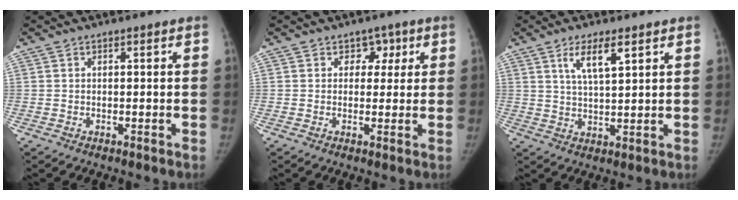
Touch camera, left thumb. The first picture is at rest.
{"total": 3.4, "force": [1.3, 2.9, 1.1], "torque": [0.021, -0.001, 0.012]}
{"total": 7.0, "force": [3.2, 1.9, 5.9], "torque": [-0.105, -0.011, 0.063]}